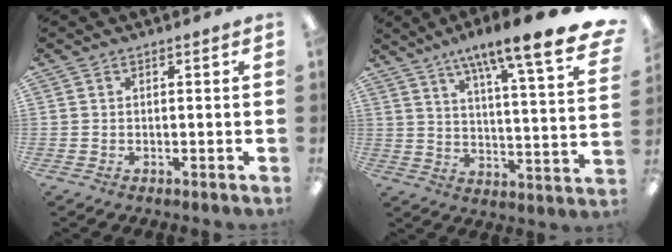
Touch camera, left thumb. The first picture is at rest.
{"total": 14.3, "force": [10.5, 1.5, 9.6], "torque": [-0.146, -0.084, 0.160]}